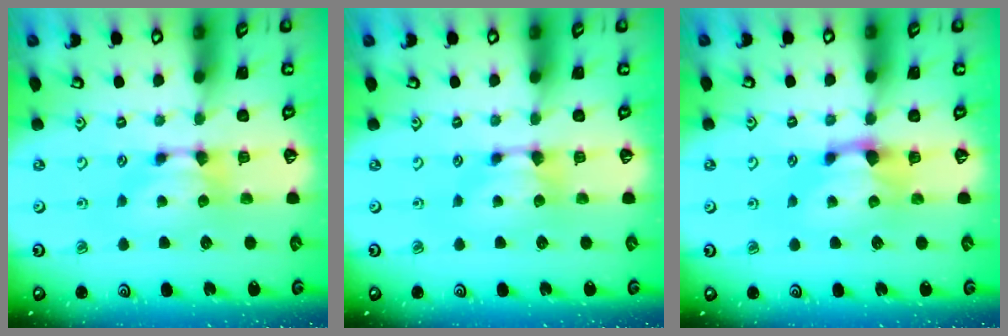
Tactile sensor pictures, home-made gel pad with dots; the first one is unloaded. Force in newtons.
{"total": 0.0}
{"total": 1.2, "press": 0.2, "slide": 1.2}